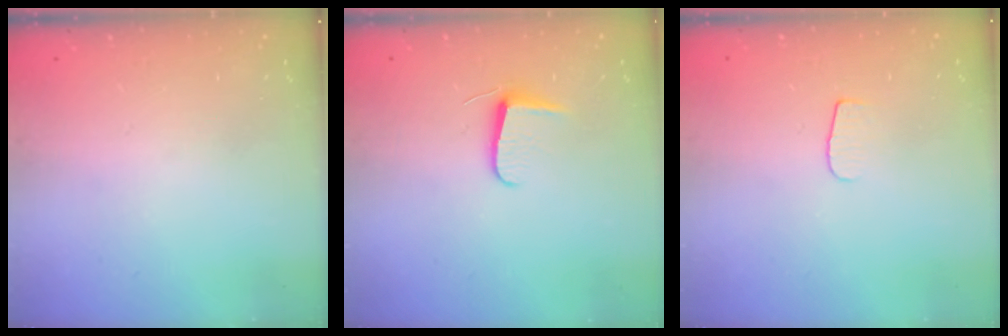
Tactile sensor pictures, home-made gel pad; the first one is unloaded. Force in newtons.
{"total": 6.2, "press": 6.1, "slide": 0.7}
{"total": 4.8, "press": 4.8, "slide": 0.6}